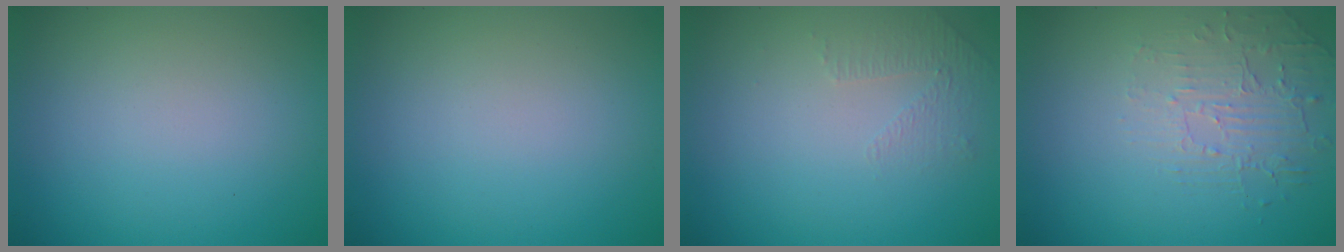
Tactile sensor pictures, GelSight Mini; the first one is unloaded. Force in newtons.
{"total": 0.0}
{"total": 1.1, "press": 0.6, "slide": 1.0}
{"total": 1.9, "press": 1.0, "slide": 1.6}